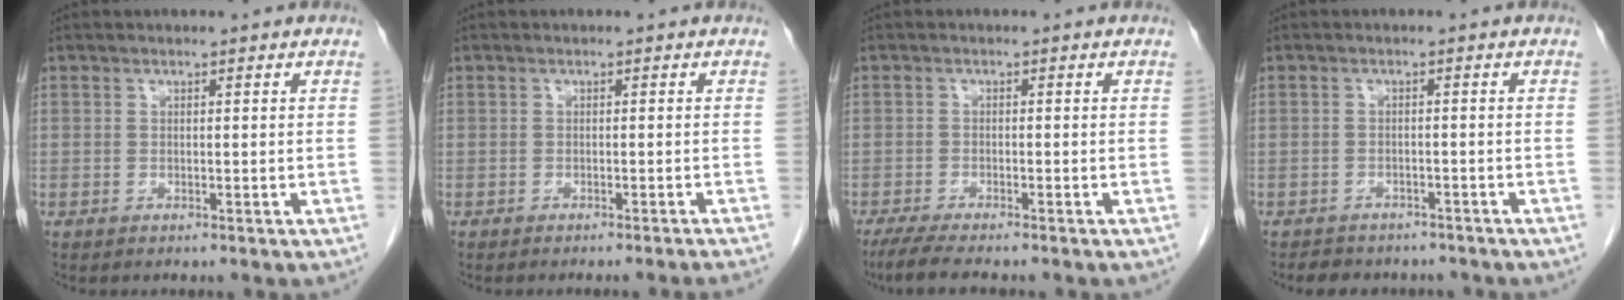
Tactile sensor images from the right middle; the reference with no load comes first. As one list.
[{"total": 4.2, "force": [-3.8, -1.0, 1.5], "torque": [-0.011, -0.003, -0.046]}, {"total": 5.4, "force": [-4.4, 0.4, 3.1], "torque": [-0.056, -0.016, -0.073]}, {"total": 6.2, "force": [-5.4, 2.7, 1.5], "torque": [-0.025, 0.003, -0.064]}]